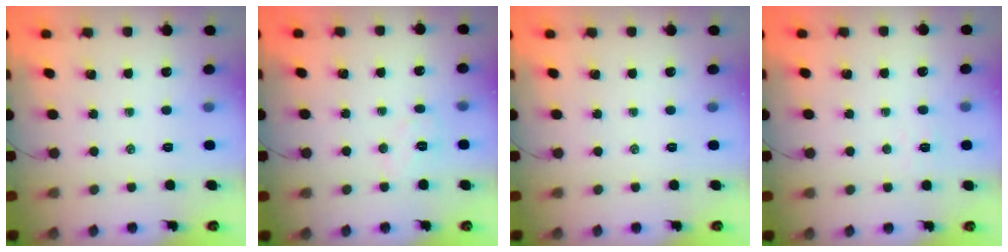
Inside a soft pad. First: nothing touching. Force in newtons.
{"total": 3.8, "press": 3.7, "slide": 0.8}
{"total": 0.0}
{"total": 2.6, "press": 2.6, "slide": 0.5}